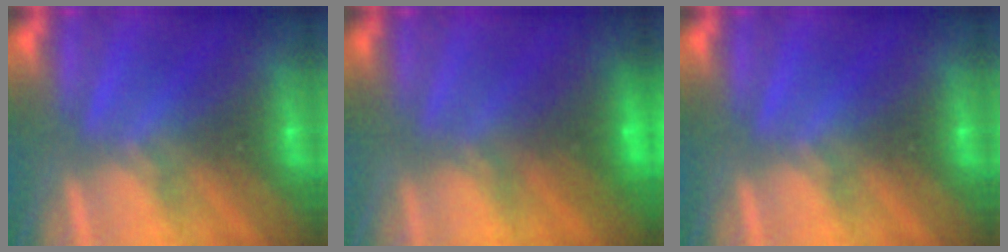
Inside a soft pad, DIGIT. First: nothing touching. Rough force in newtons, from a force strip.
{"total": 9.6}
{"total": 0.0}